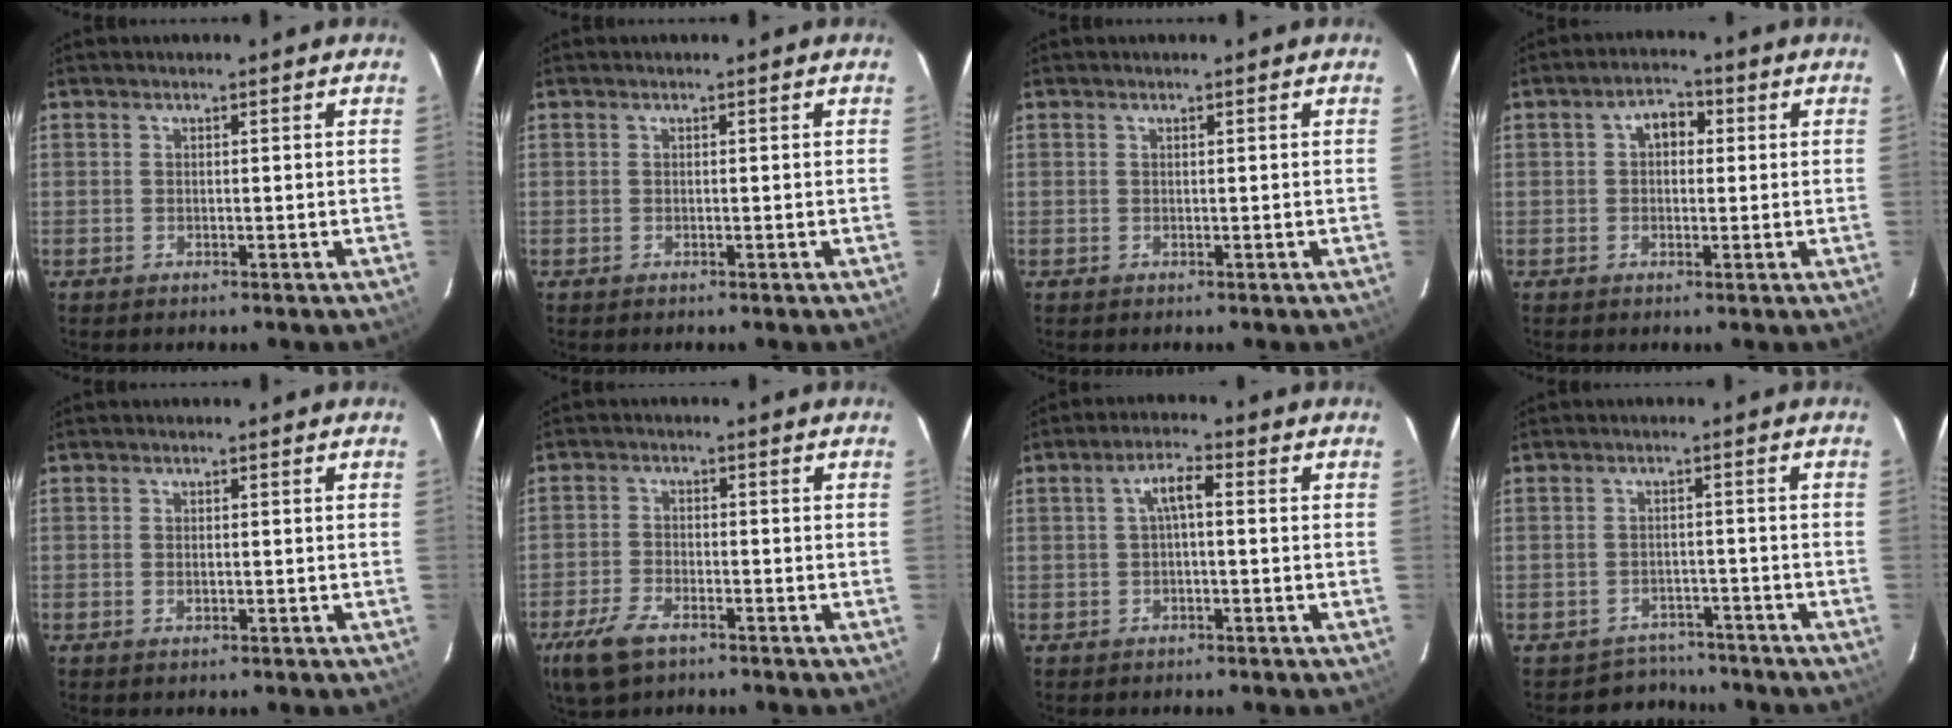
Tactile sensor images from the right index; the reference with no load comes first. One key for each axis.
{"total": 0.0}
{"total": 0.0}
{"total": 4.3, "fx": 0.8, "fy": 3.1, "fz": 2.9, "tx": -0.047, "ty": 0.018, "tz": 0.012}
{"total": 0.9, "fx": -0.1, "fy": 0.6, "fz": 0.7, "tx": -0.013, "ty": -0.001, "tz": -0.001}
{"total": 7.8, "fx": -5.0, "fy": 3.7, "fz": 4.8, "tx": -0.128, "ty": -0.012, "tz": -0.099}
{"total": 3.6, "fx": 0.1, "fy": 1.0, "fz": 3.5, "tx": -0.067, "ty": 0.013, "tz": 0.004}
{"total": 5.7, "fx": -4.8, "fy": 3.1, "fz": -0.6, "tx": 0.003, "ty": 0.021, "tz": -0.067}